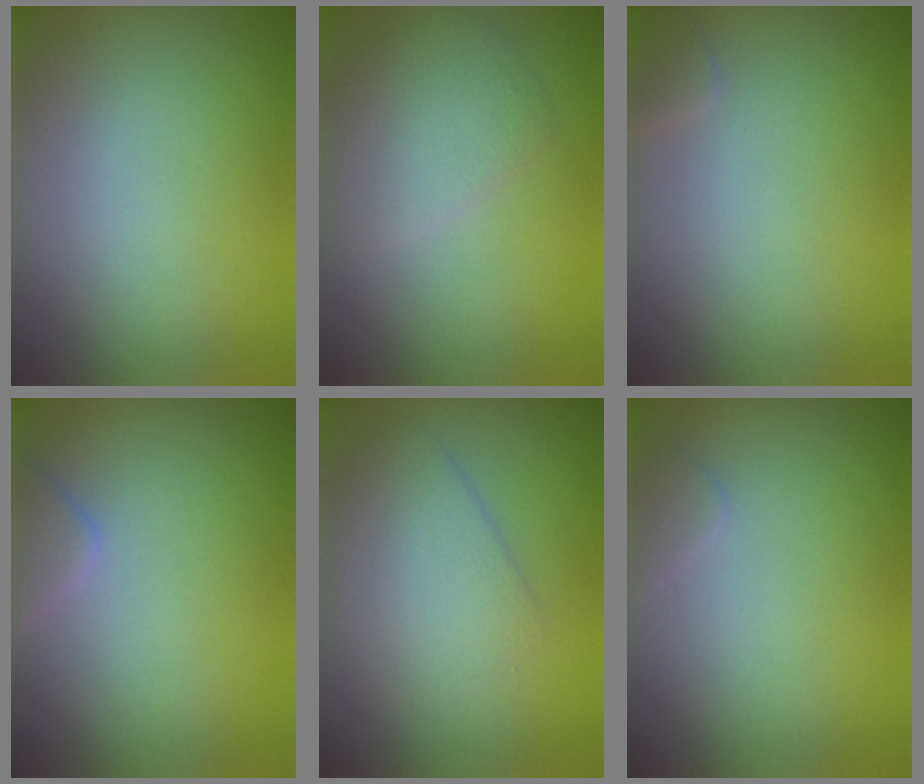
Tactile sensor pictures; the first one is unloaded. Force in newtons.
{"total": 3.3, "press": 3.3, "slide": 0.0}
{"total": 0.8, "press": 0.8, "slide": 0.0}
{"total": 1.6, "press": 1.6, "slide": 0.1}
{"total": 3.7, "press": 3.7, "slide": 0.1}
{"total": 0.8, "press": 0.8, "slide": 0.1}